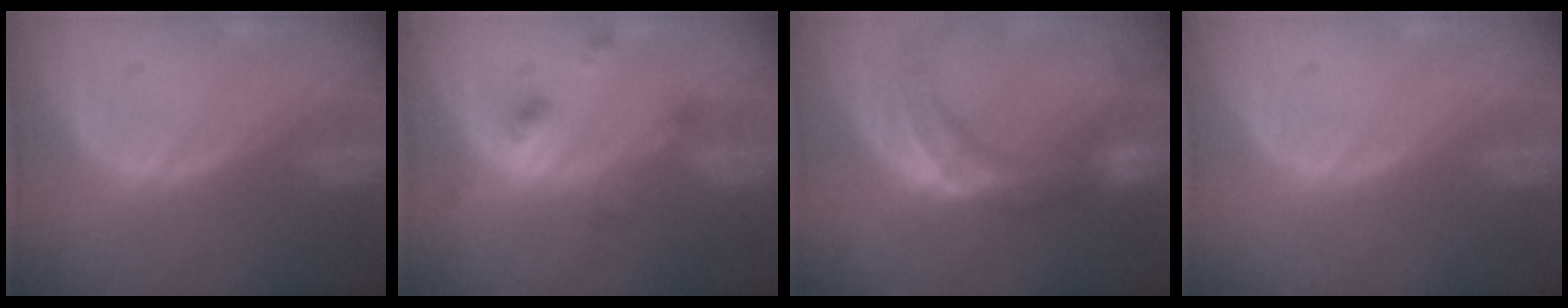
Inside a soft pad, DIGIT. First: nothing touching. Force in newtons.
{"total": 4.9, "press": 4.3, "slide": 2.3}
{"total": 11.3, "press": 9.6, "slide": 6.1}
{"total": 0.0}